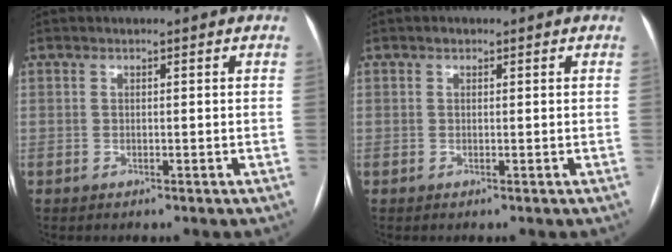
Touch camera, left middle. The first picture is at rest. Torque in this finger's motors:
{"motor_torque": [0.21, -0.20, -0.01, 0.00]}